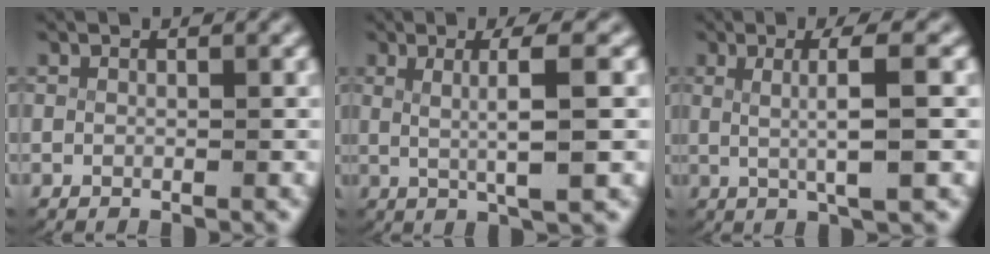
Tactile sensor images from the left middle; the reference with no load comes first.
{"total": 4.5, "force": [1.0, 0.1, 4.4], "torque": [-0.069, 0.000, 0.022]}
{"total": 4.4, "force": [0.8, 0.2, 4.3], "torque": [-0.069, 0.000, 0.018]}